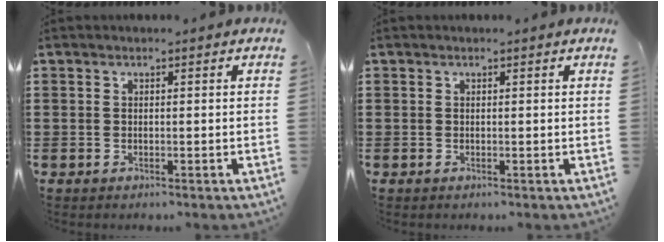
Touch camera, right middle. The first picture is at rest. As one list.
[{"total": 0.0}]